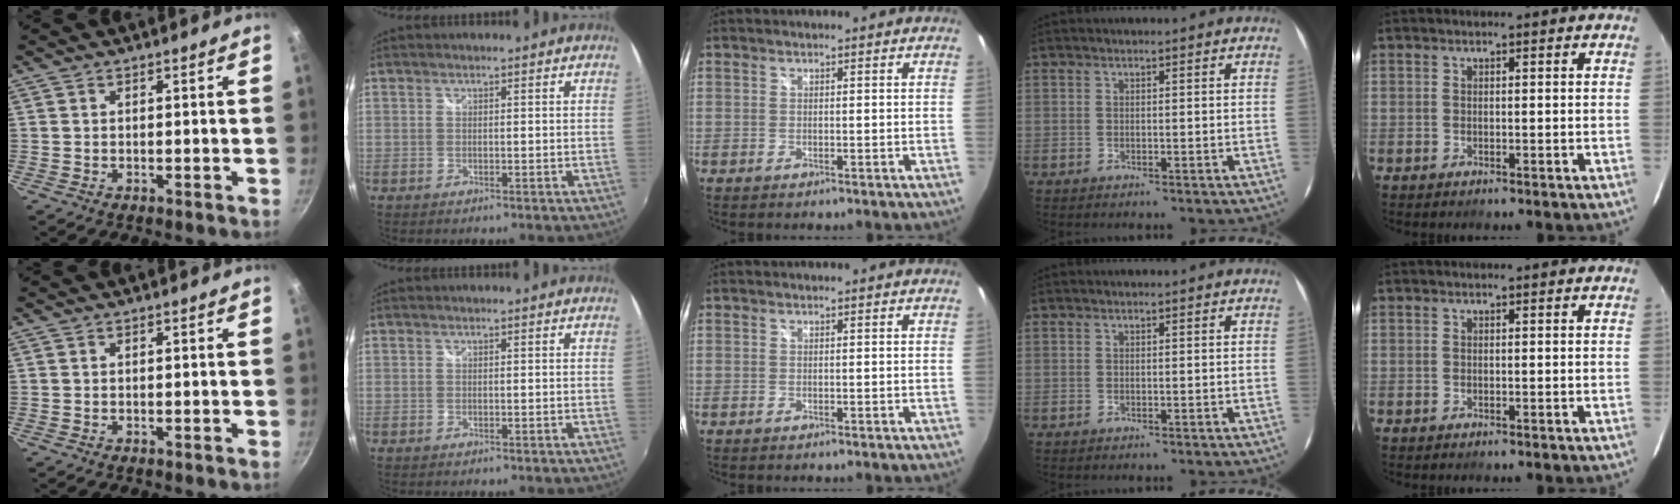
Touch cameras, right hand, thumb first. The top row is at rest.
{}